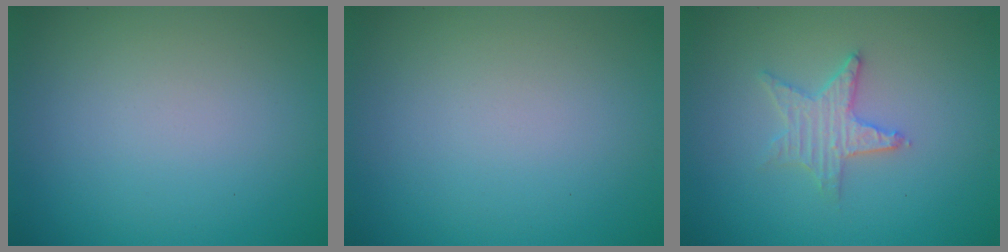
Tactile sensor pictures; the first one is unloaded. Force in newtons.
{"total": 0.0}
{"total": 2.7, "press": 2.6, "slide": 0.5}